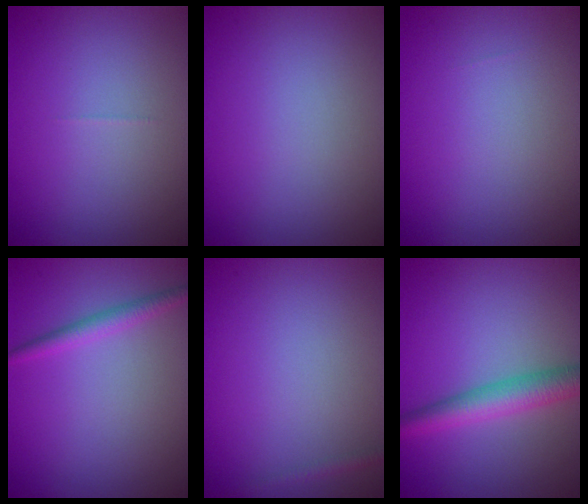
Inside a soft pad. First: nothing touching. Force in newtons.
{"total": 0.0}
{"total": 0.0}
{"total": 1.8, "press": 1.8, "slide": 0.0}
{"total": 0.8, "press": 0.8, "slide": 0.0}
{"total": 4.3, "press": 4.3, "slide": 0.1}